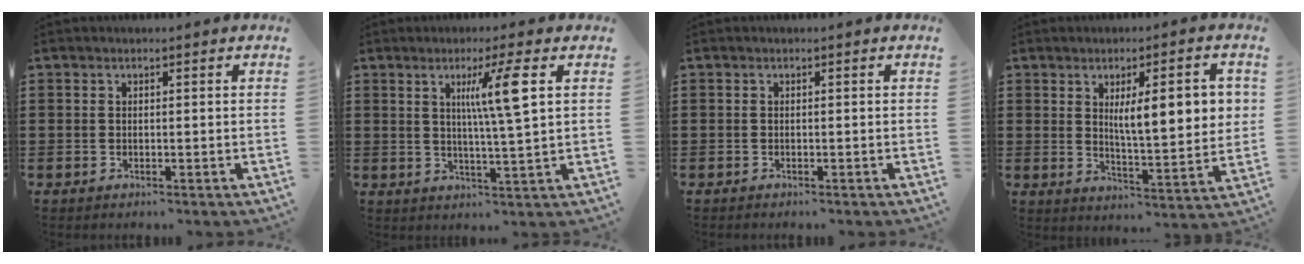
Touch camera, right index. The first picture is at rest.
{"total": 6.8, "force": [2.3, -0.3, 6.5], "torque": [-0.130, -0.002, 0.030]}
{"total": 0.0}
{"total": 8.9, "force": [2.6, 2.3, 8.2], "torque": [-0.135, -0.002, 0.037]}